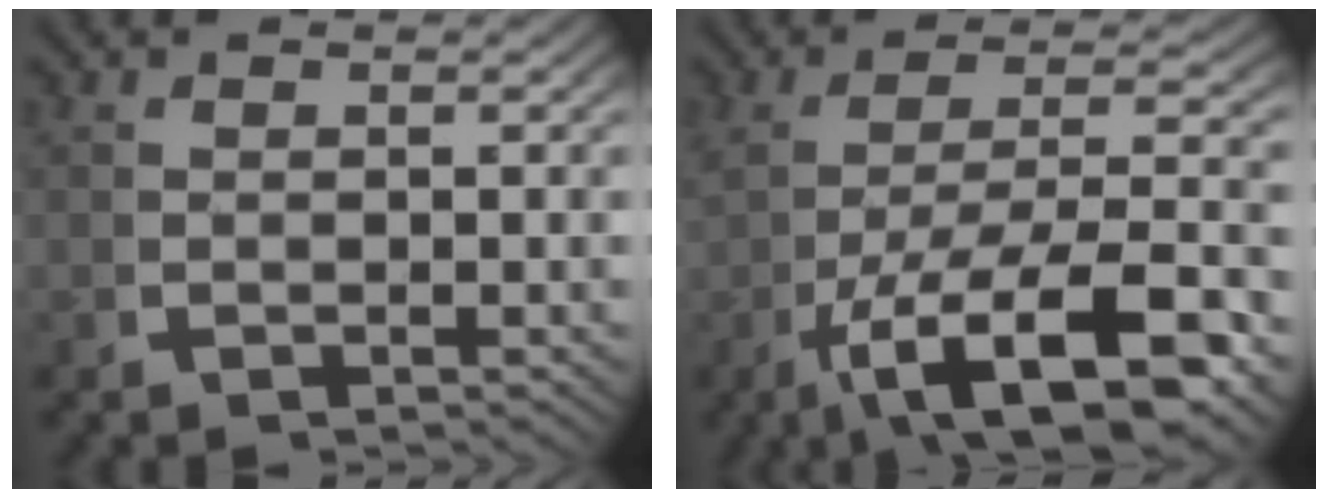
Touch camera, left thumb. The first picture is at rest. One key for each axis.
{"total": 10.0, "fx": -3.1, "fy": 4.1, "fz": 8.6, "tx": -0.168, "ty": -0.037, "tz": -0.017}